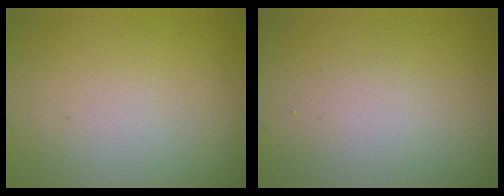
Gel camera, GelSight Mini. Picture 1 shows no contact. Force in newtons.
{"total": 1.4, "press": 1.4, "slide": 0.0}